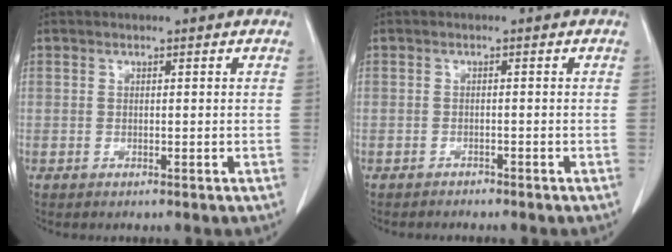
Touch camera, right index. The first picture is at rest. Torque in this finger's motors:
{"motor_torque": [0.09, -0.05, 0.03, 0.01]}